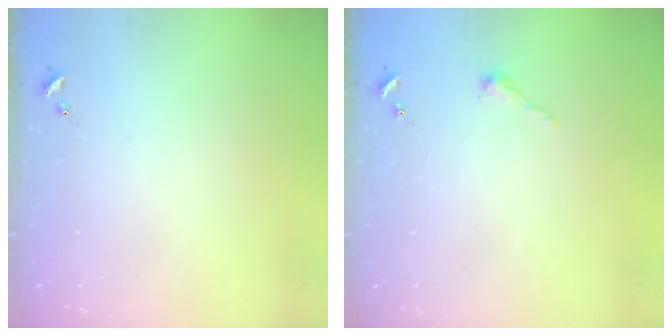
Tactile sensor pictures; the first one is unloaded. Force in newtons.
{"total": 2.5, "press": 2.5, "slide": 0.2}